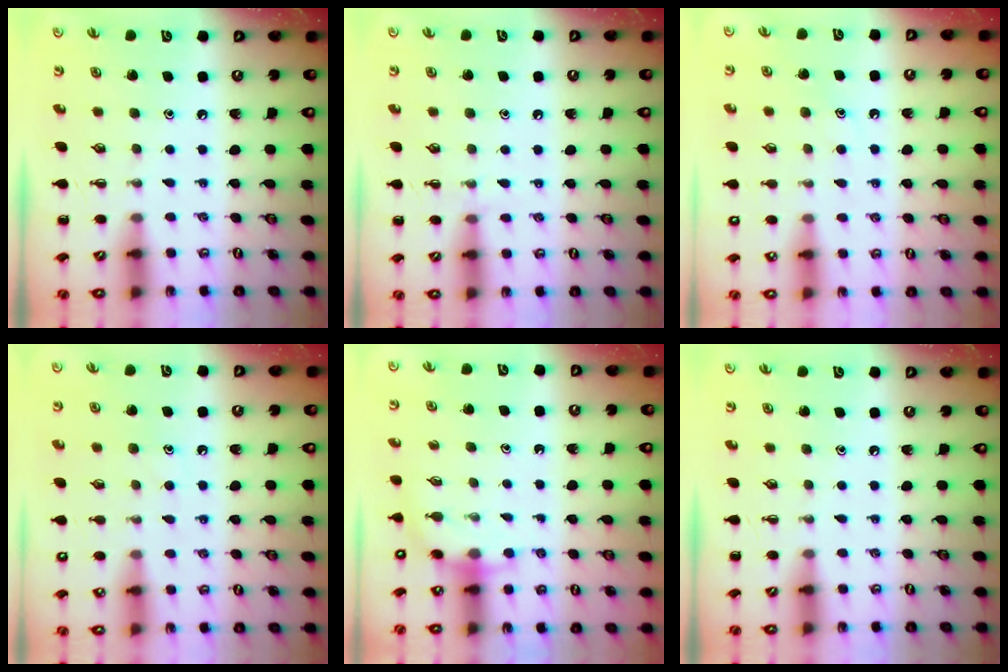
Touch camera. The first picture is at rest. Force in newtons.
{"total": 5.4, "press": 5.1, "slide": 1.6}
{"total": 8.2, "press": 8.1, "slide": 1.2}
{"total": 7.0, "press": 6.9, "slide": 1.2}
{"total": 5.3, "press": 5.3, "slide": 0.5}
{"total": 0.0}